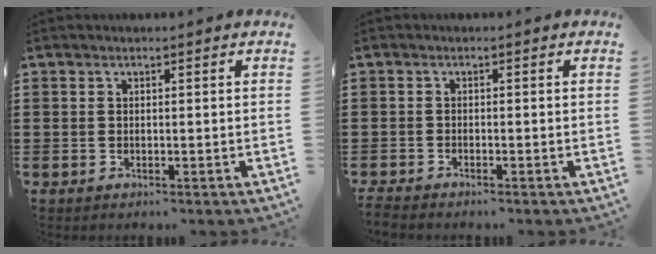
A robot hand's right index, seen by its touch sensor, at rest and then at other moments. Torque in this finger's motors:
{"motor_torque": [-1.62, 0.52, -1.05, -0.21]}